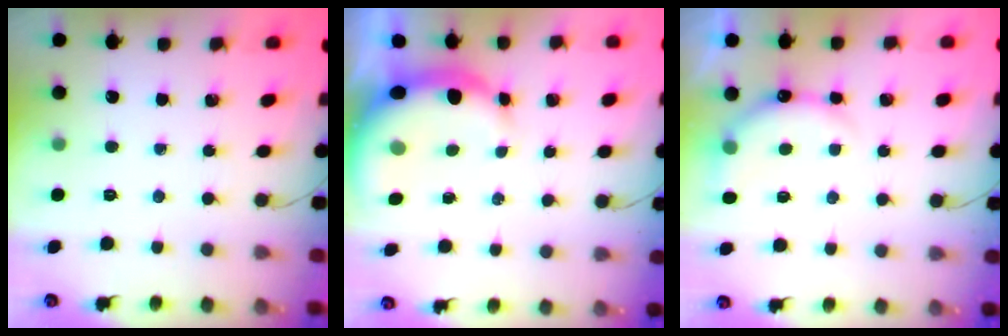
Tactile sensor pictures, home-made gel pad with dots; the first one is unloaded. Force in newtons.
{"total": 7.7, "press": 7.5, "slide": 1.7}
{"total": 7.8, "press": 7.8, "slide": 0.2}